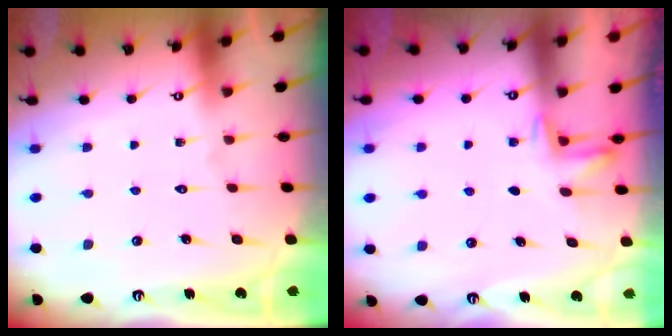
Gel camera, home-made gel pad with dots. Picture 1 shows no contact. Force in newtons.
{"total": 2.2, "press": 2.1, "slide": 0.4}